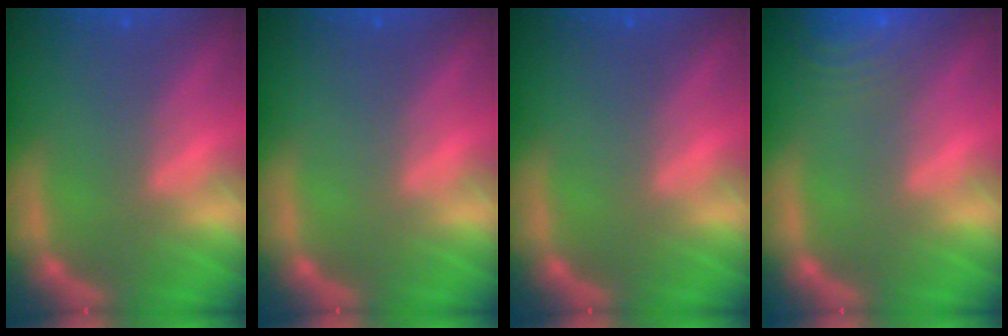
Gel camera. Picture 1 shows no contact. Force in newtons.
{"total": 0.0}
{"total": 0.0}
{"total": 8.5}